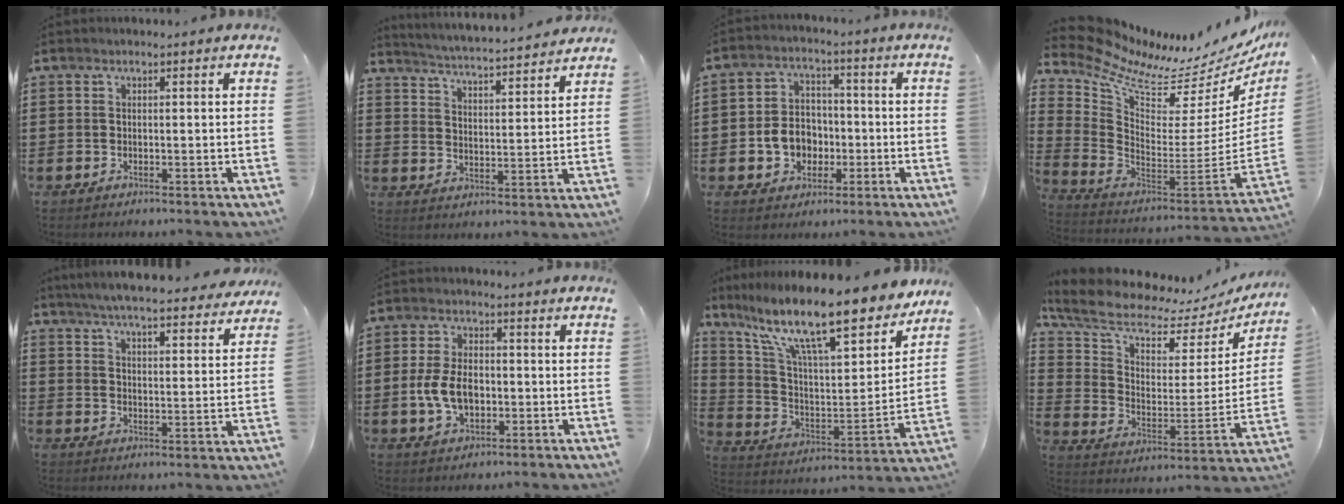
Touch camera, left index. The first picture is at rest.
{"total": 3.7, "force": [3.7, -0.6, 0.5], "torque": [-0.031, -0.035, 0.056]}
{"total": 6.7, "force": [-1.6, 5.7, 3.3], "torque": [-0.077, 0.009, -0.033]}
{"total": 7.3, "force": [6.1, 1.9, 3.4], "torque": [-0.103, -0.065, 0.100]}
{"total": 6.4, "force": [6.1, -0.2, 1.9], "torque": [-0.062, -0.035, 0.108]}
{"total": 7.0, "force": [-1.1, 4.3, 5.4], "torque": [-0.124, 0.003, -0.025]}
{"total": 15.3, "force": [11.8, 2.8, 9.4], "torque": [-0.199, -0.084, 0.193]}
{"total": 7.8, "force": [6.5, 2.5, 3.4], "torque": [-0.100, -0.051, 0.112]}